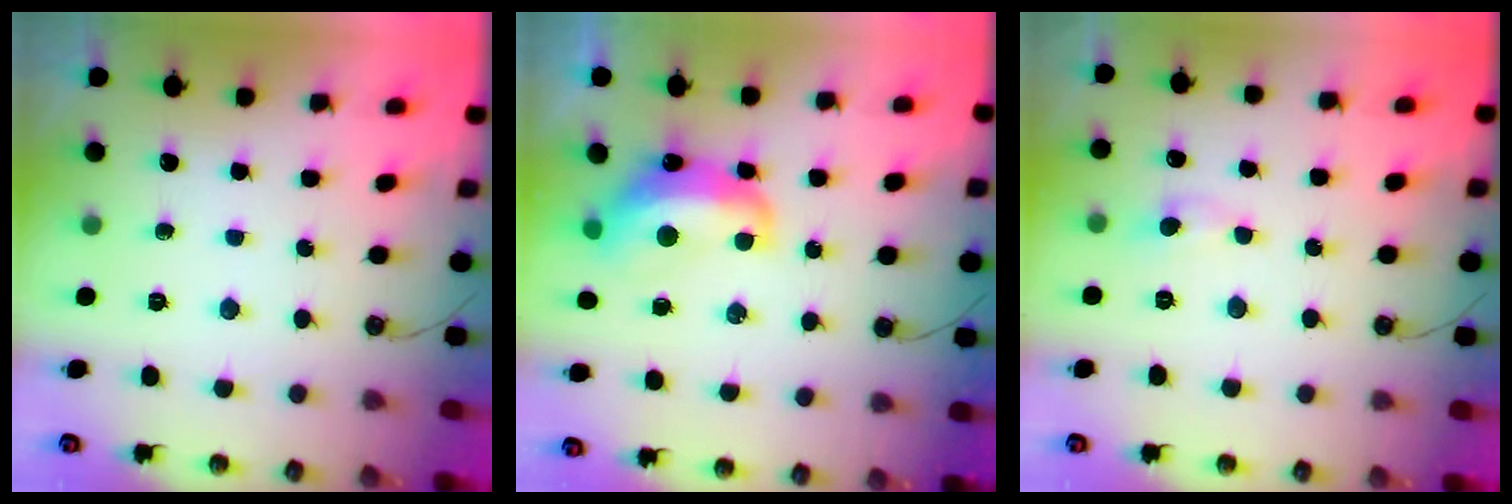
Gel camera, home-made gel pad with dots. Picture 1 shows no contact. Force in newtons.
{"total": 7.2, "press": 7.1, "slide": 1.2}
{"total": 1.0, "press": 0.7, "slide": 0.7}